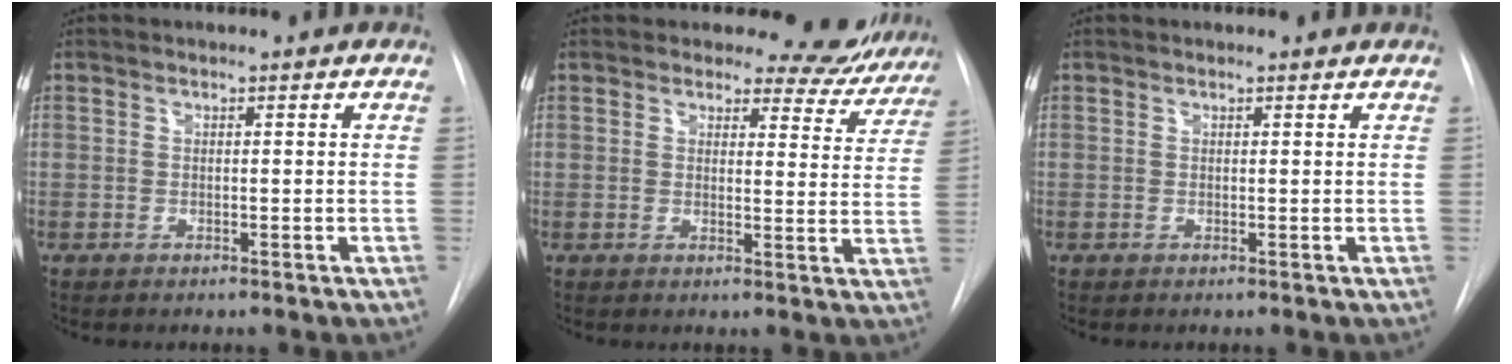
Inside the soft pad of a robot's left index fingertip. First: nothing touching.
{"total": 8.2, "force": [7.7, 2.8, 0.3], "torque": [0.022, -0.035, 0.069]}
{"total": 0.5, "force": [0.5, 0.1, 0.2], "torque": [-0.011, 0.002, 0.006]}